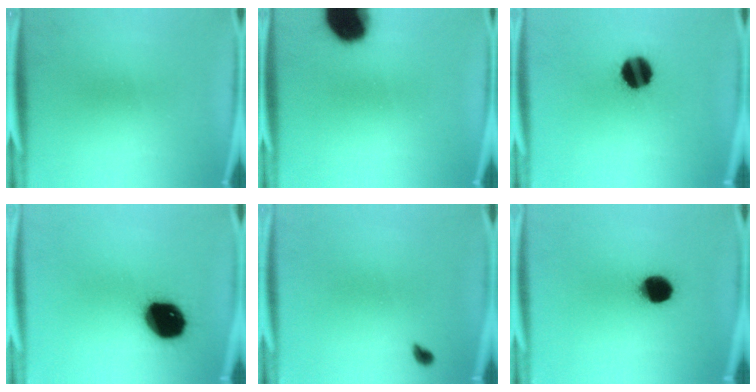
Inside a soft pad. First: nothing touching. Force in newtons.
{"total": 16.4}
{"total": 12.2}
{"total": 17.4}
{"total": 1.4}
{"total": 10.5}